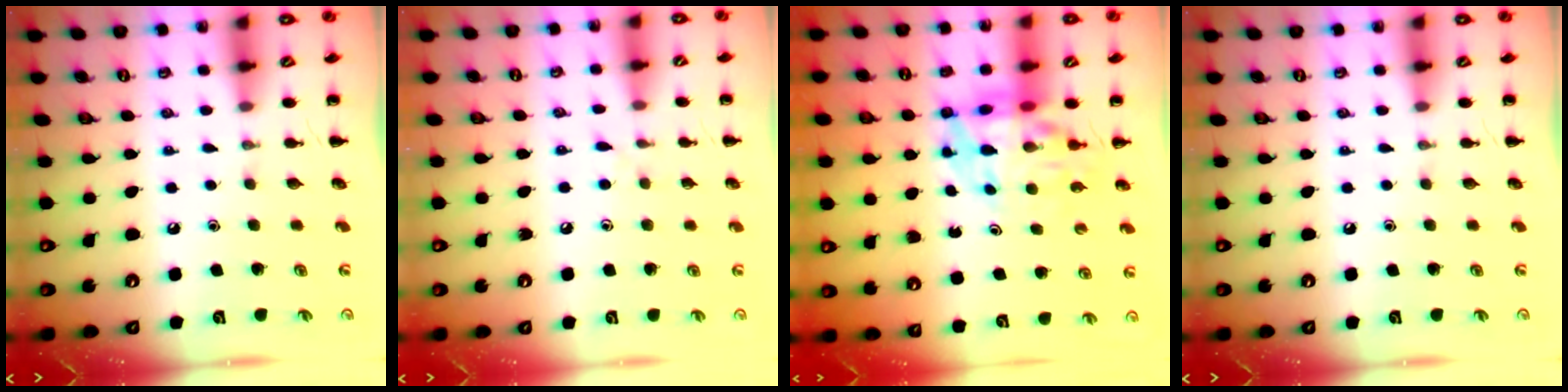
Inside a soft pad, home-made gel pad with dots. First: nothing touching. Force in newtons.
{"total": 3.9, "press": 3.5, "slide": 1.8}
{"total": 10.4, "press": 9.9, "slide": 3.2}
{"total": 0.0}